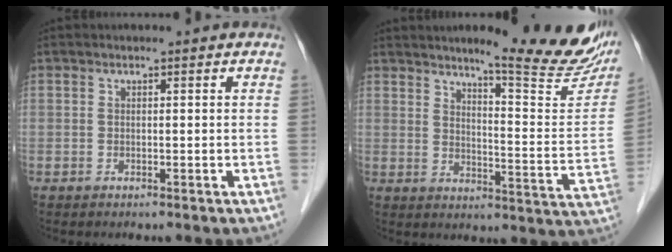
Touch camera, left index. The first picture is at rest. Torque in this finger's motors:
{"motor_torque": [0.60, -0.64, 0.55, 0.06]}